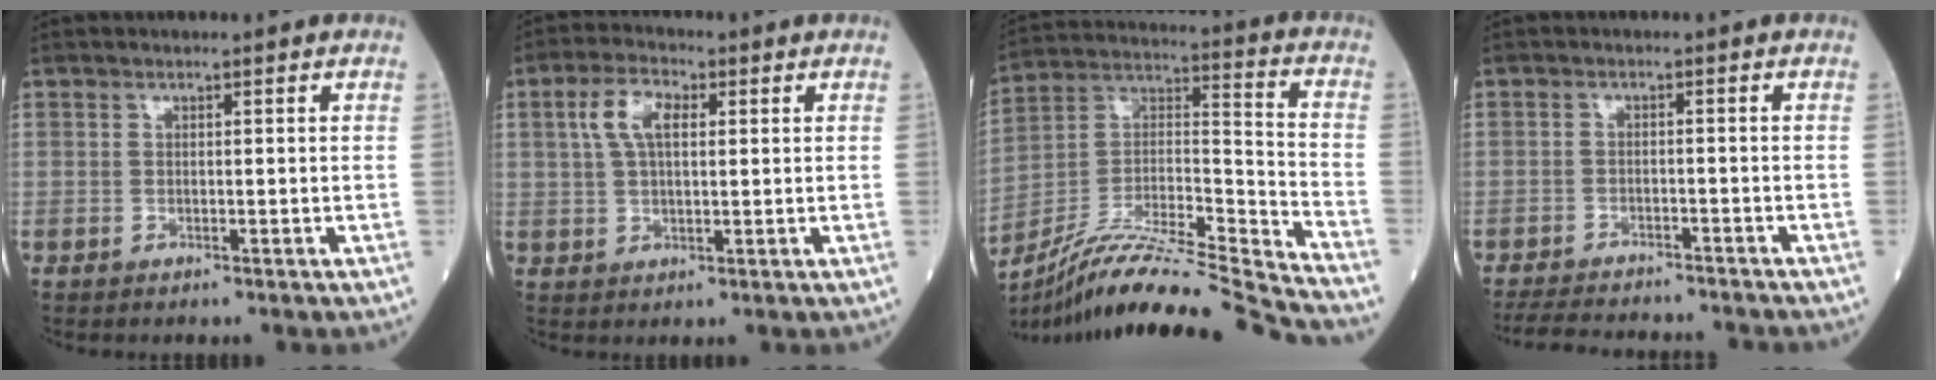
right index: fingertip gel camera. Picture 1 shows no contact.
{"total": 6.0, "force": [1.9, 2.6, 5.0], "torque": [-0.112, 0.013, 0.039]}
{"total": 24.3, "force": [-22.2, -1.1, 9.8], "torque": [-0.184, -0.004, -0.367]}
{"total": 11.9, "force": [-11.0, 1.9, 4.0], "torque": [-0.071, -0.010, -0.154]}